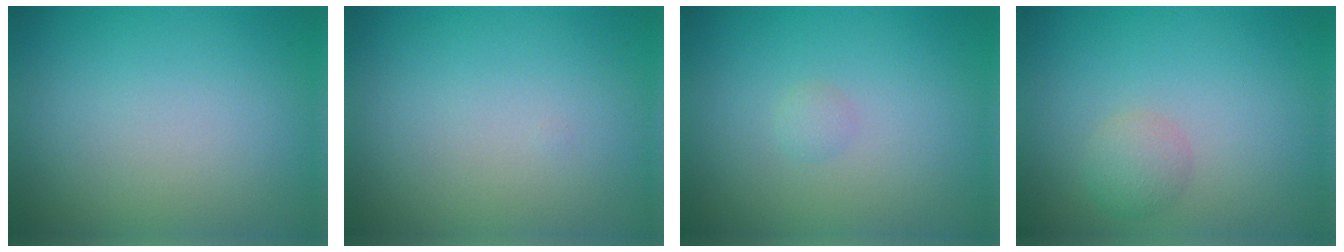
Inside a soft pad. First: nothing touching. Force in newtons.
{"total": 0.0}
{"total": 0.6, "press": 0.6, "slide": 0.0}
{"total": 1.8, "press": 1.8, "slide": 0.1}